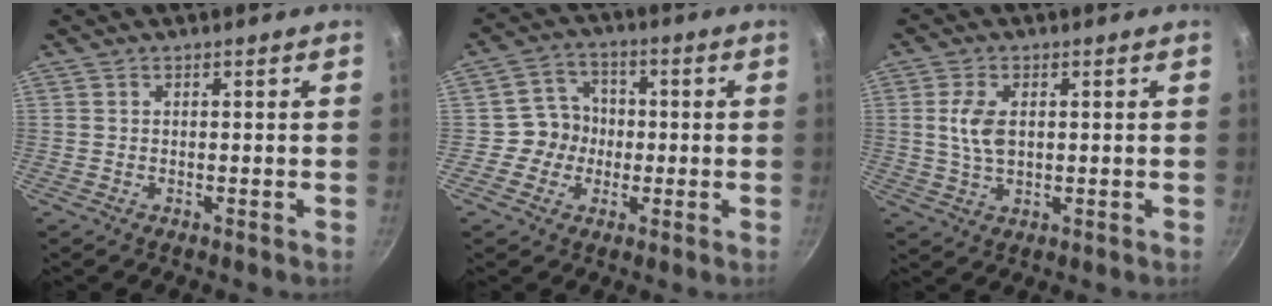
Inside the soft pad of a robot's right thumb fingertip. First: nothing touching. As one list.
[{"total": 6.6, "force": [-0.8, 6.2, 2.0], "torque": [0.008, 0.015, -0.028]}, {"total": 6.2, "force": [1.0, 3.6, 4.9], "torque": [-0.093, -0.001, 0.019]}]